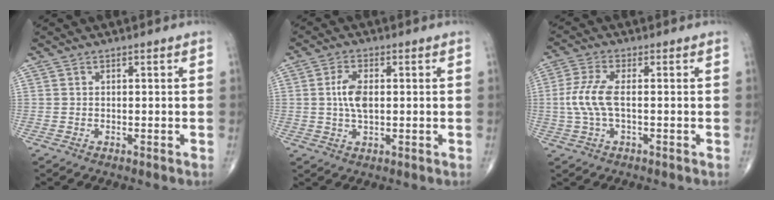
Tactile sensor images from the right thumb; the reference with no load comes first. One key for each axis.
{"total": 5.4, "fx": 0.4, "fy": 2.7, "fz": 4.6, "tx": -0.095, "ty": 0.003, "tz": 0.007}
{"total": 6.9, "fx": -0.2, "fy": 2.5, "fz": 6.4, "tx": -0.164, "ty": 0.008, "tz": -0.007}